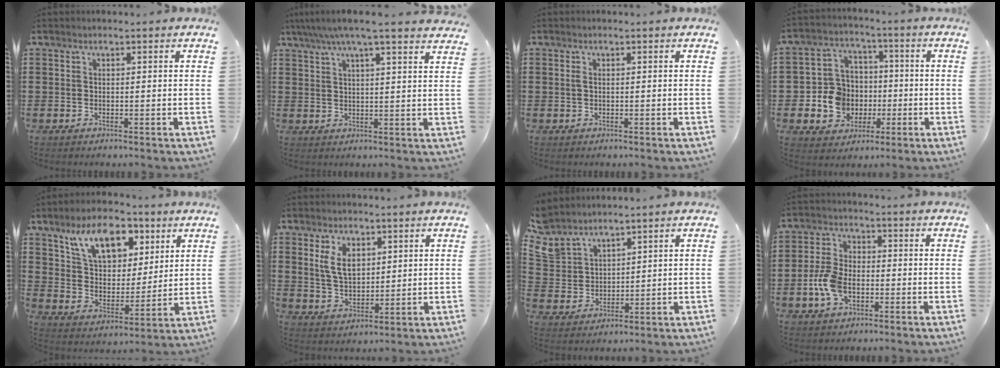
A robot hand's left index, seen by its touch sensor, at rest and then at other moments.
{"total": 5.4, "force": [4.4, -0.3, 3.2], "torque": [-0.075, -0.013, 0.074]}
{"total": 0.9, "force": [-0.1, 0.4, 0.8], "torque": [-0.023, -0.002, -0.004]}
{"total": 8.0, "force": [-1.2, 7.7, 2.0], "torque": [-0.077, 0.018, -0.015]}
{"total": 10.4, "force": [6.7, 5.5, 5.8], "torque": [-0.112, -0.011, 0.115]}
{"total": 5.6, "force": [2.2, 3.3, 4.0], "torque": [-0.090, 0.010, 0.039]}
{"total": 5.3, "force": [4.6, 2.4, 1.1], "torque": [-0.049, -0.015, 0.086]}
{"total": 6.9, "force": [-1.8, 4.0, 5.3], "torque": [-0.131, -0.001, -0.041]}